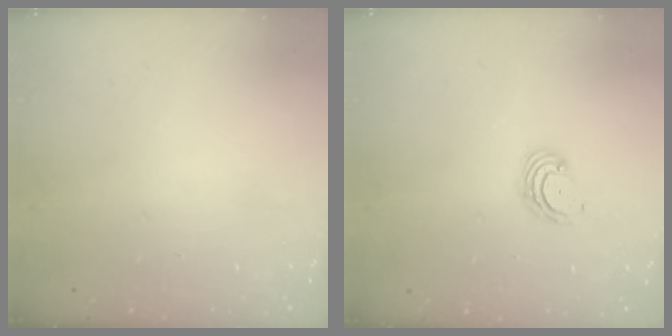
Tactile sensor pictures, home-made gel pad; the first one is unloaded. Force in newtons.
{"total": 2.8, "press": 2.8, "slide": 0.3}